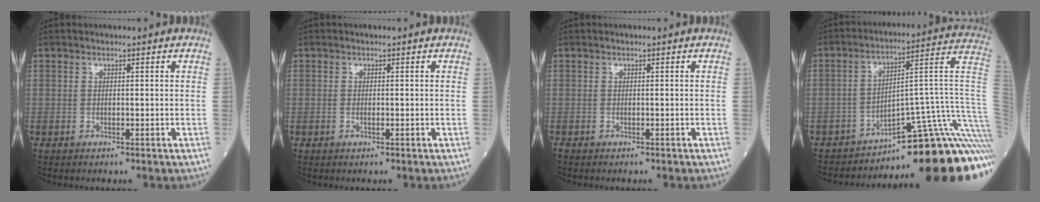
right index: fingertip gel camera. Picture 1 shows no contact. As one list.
[{"total": 1.1, "force": [-0.3, 0.6, 0.9], "torque": [-0.028, 0.000, -0.002]}, {"total": 1.8, "force": [-1.1, 0.9, 1.0], "torque": [-0.029, -0.002, -0.011]}, {"total": 24.9, "force": [-20.3, 1.2, 14.5], "torque": [-0.086, 0.033, -0.278]}]